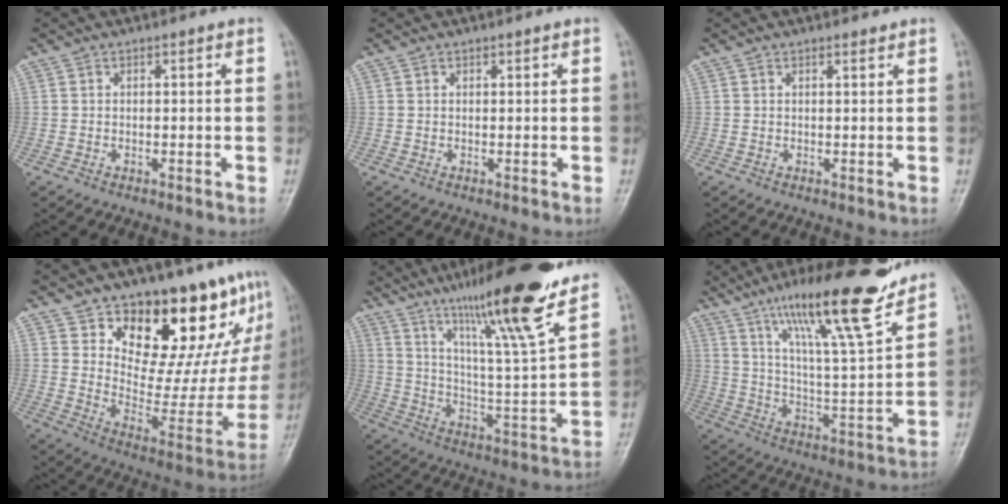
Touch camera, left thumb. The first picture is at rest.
{"total": 0.6, "force": [0.3, 0.3, 0.4], "torque": [0.000, 0.000, 0.004]}
{"total": 0.6, "force": [0.6, 0.2, 0.2], "torque": [-0.006, -0.004, 0.009]}
{"total": 24.5, "force": [14.5, 12.1, 15.6], "torque": [-0.154, -0.074, 0.215]}
{"total": 21.1, "force": [14.6, 1.2, 15.2], "torque": [-0.226, -0.066, 0.241]}
{"total": 19.9, "force": [14.2, 2.4, 13.7], "torque": [-0.201, -0.072, 0.238]}